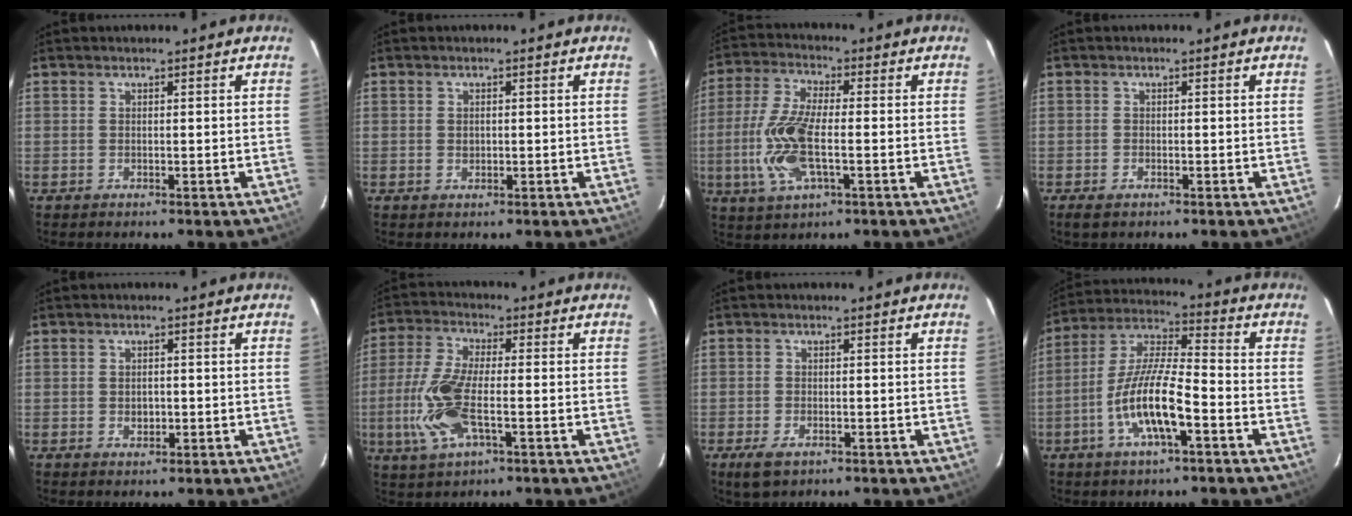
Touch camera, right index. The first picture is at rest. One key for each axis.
{"total": 1.2, "fx": 0.0, "fy": 1.0, "fz": 0.8, "tx": -0.013, "ty": 0.003, "tz": 0.000}
{"total": 12.4, "fx": -2.6, "fy": 4.2, "fz": 11.4, "tx": -0.248, "ty": -0.004, "tz": -0.054}
{"total": 2.0, "fx": -1.3, "fy": 1.1, "fz": 1.1, "tx": -0.020, "ty": -0.005, "tz": -0.024}
{"total": 2.1, "fx": -0.4, "fy": 1.6, "fz": 1.4, "tx": -0.023, "ty": 0.003, "tz": -0.005}
{"total": 12.3, "fx": -3.1, "fy": 4.3, "fz": 11.0, "tx": -0.248, "ty": -0.005, "tz": -0.063}
{"total": 4.1, "fx": -2.3, "fy": 2.1, "fz": 2.6, "tx": -0.061, "ty": -0.010, "tz": -0.040}
{"total": 13.0, "fx": -5.2, "fy": 2.9, "fz": 11.5, "tx": -0.235, "ty": -0.001, "tz": -0.102}